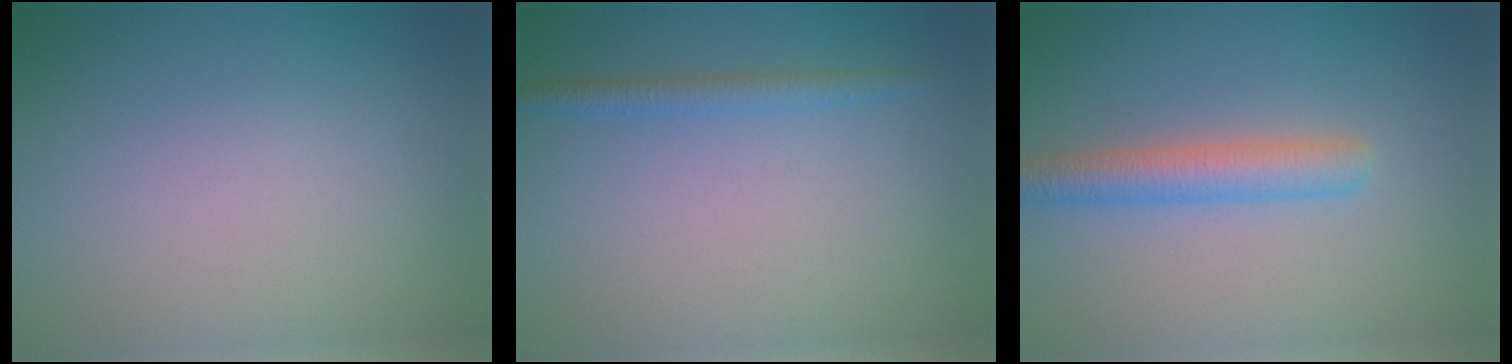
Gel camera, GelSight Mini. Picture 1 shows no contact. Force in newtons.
{"total": 1.6, "press": 1.6, "slide": 0.1}
{"total": 3.3, "press": 3.2, "slide": 0.1}